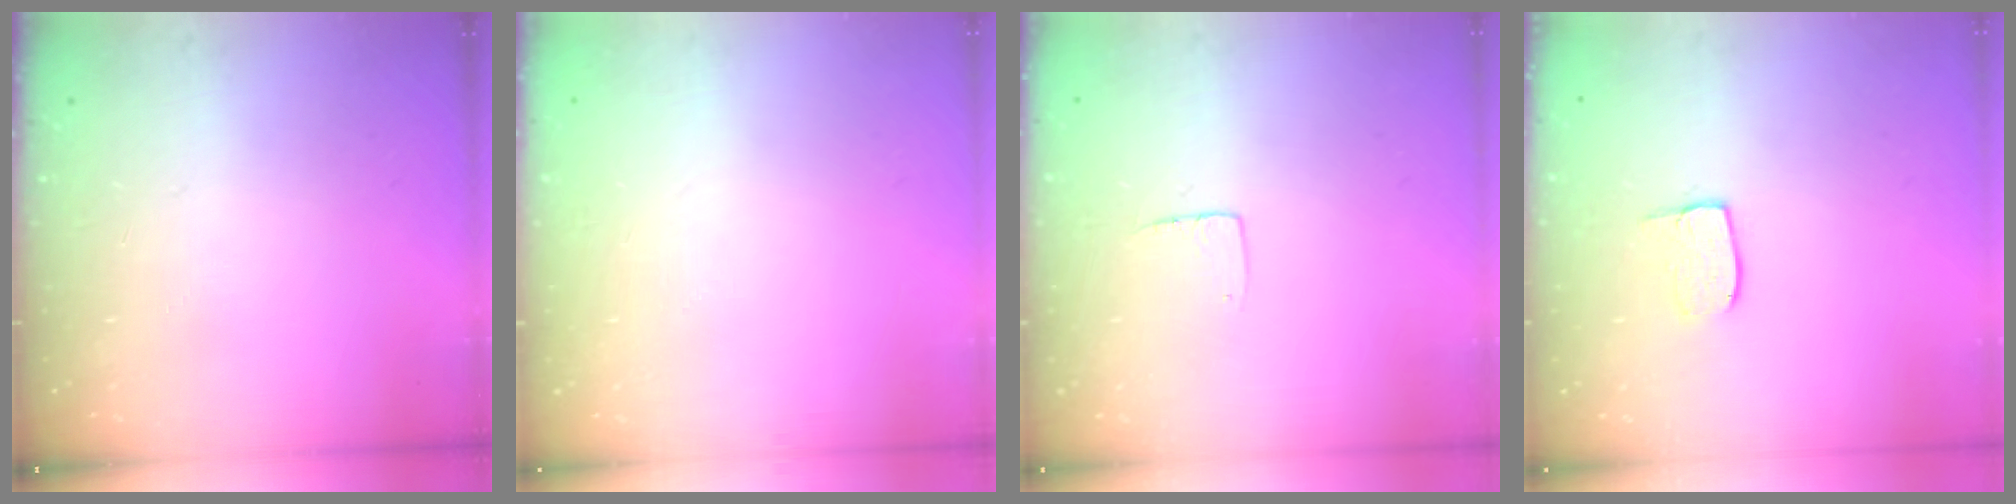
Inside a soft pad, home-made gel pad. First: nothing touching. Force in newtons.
{"total": 0.0}
{"total": 4.5, "press": 4.5, "slide": 0.4}
{"total": 5.6, "press": 5.6, "slide": 0.3}